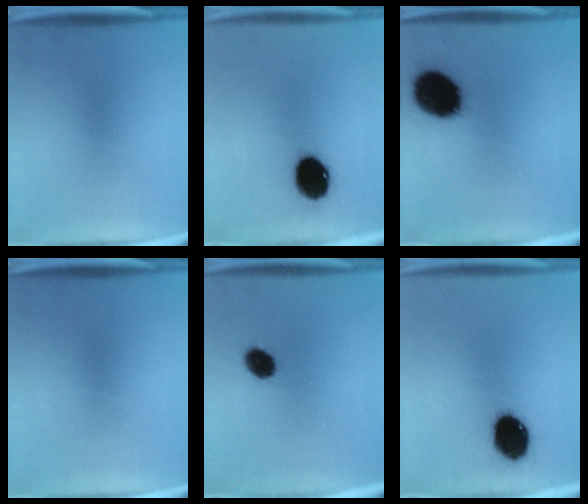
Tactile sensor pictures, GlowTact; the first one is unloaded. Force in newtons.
{"total": 13.3}
{"total": 18.4}
{"total": 0.0}
{"total": 5.8}
{"total": 13.1}